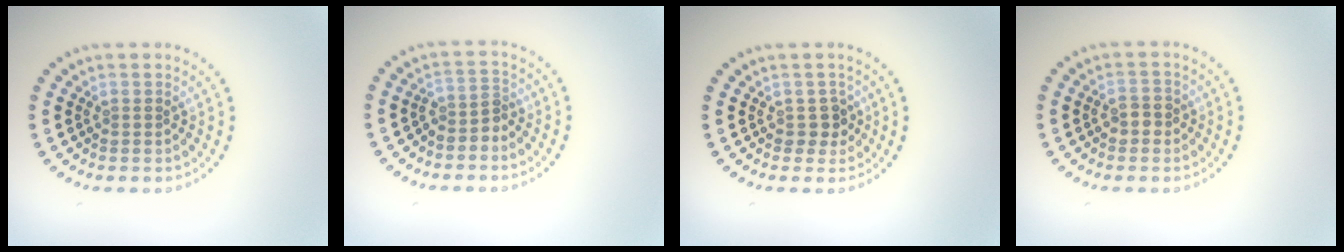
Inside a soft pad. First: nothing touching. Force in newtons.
{"total": 2.0, "press": 1.6, "slide": 1.2}
{"total": 1.5, "press": 1.4, "slide": 0.6}
{"total": 1.6, "press": 1.6, "slide": 0.3}